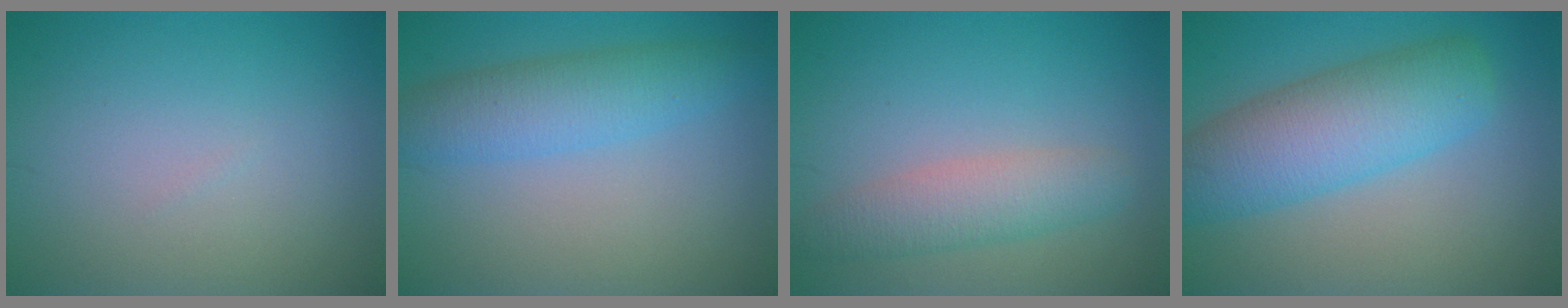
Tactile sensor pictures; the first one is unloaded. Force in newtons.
{"total": 4.4, "press": 4.4, "slide": 0.1}
{"total": 3.6, "press": 3.6, "slide": 0.1}
{"total": 7.5, "press": 7.5, "slide": 0.2}